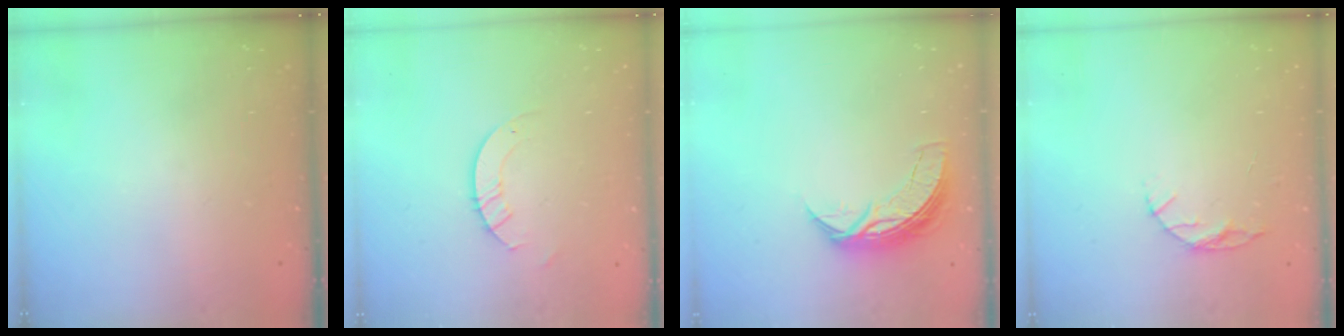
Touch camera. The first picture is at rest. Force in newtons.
{"total": 2.6, "press": 2.6, "slide": 0.2}
{"total": 7.1, "press": 7.1, "slide": 0.4}
{"total": 5.1, "press": 5.1, "slide": 0.5}